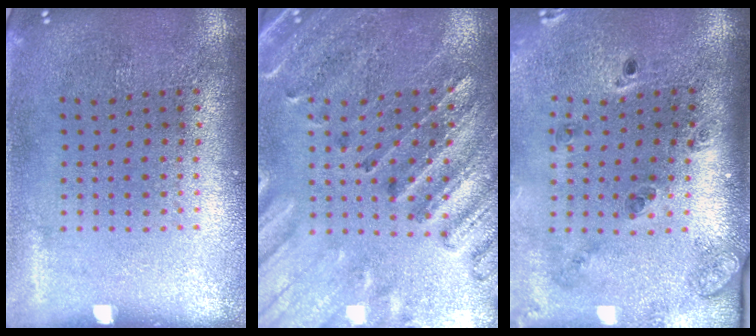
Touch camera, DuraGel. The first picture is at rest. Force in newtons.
{"total": 2.9, "press": 2.6, "slide": 1.1}
{"total": 1.8, "press": 1.6, "slide": 0.8}